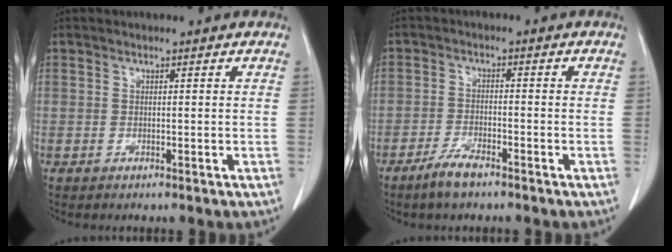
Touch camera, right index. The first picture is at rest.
{"total": 4.2, "force": [-3.2, 0.9, 2.5], "torque": [-0.054, -0.002, -0.062]}